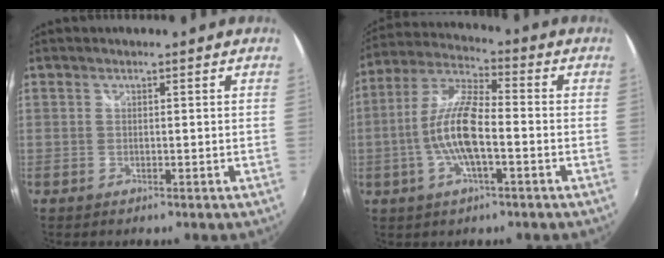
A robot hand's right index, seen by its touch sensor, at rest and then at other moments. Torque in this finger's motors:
{"motor_torque": [0.78, -0.32, 0.69, 0.15]}